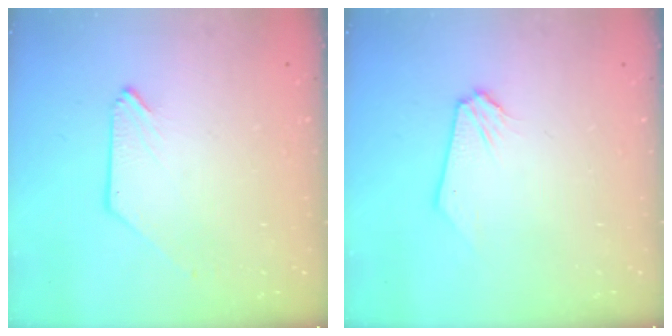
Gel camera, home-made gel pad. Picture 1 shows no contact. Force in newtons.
{"total": 0.0}